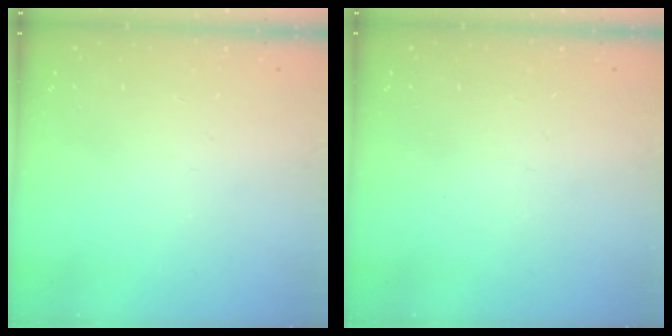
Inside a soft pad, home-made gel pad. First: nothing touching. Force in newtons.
{"total": 0.0}